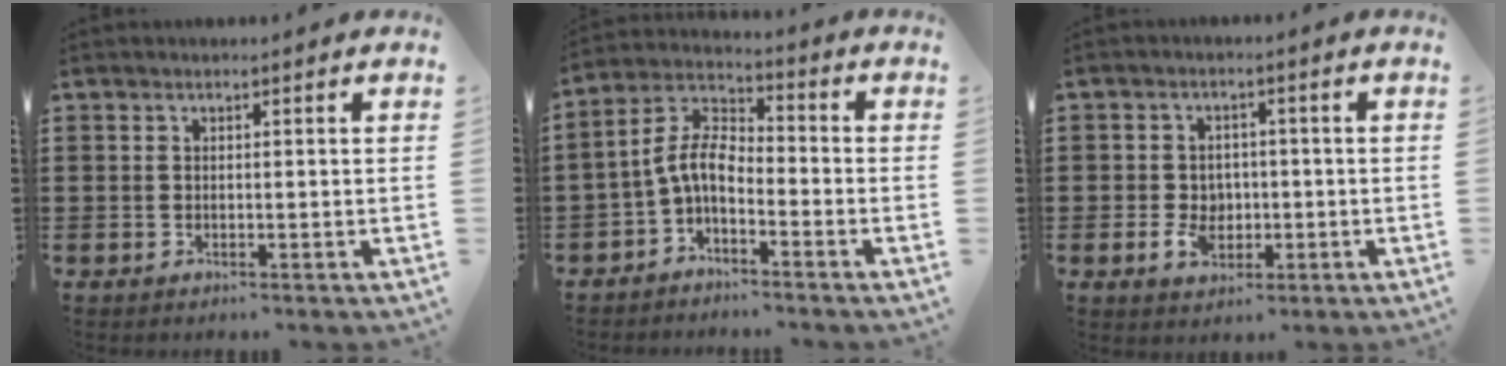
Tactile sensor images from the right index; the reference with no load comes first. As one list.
[{"total": 6.2, "force": [-2.2, 2.9, 5.0], "torque": [-0.131, -0.009, -0.055]}, {"total": 4.6, "force": [-1.1, 3.4, 2.9], "torque": [-0.067, 0.000, -0.021]}]